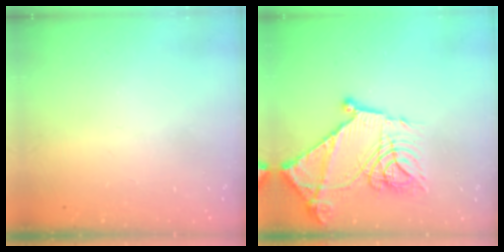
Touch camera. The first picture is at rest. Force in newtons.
{"total": 21.3, "press": 21.2, "slide": 1.6}